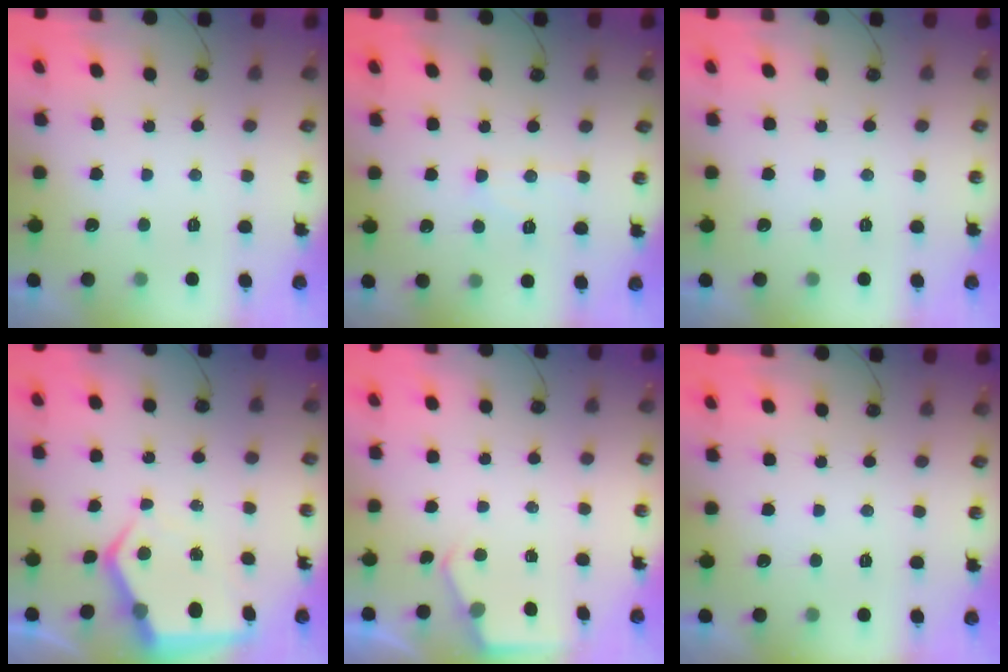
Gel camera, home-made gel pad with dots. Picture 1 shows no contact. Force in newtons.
{"total": 7.6, "press": 7.6, "slide": 0.6}
{"total": 0.0}
{"total": 7.1, "press": 7.1, "slide": 0.6}
{"total": 2.3, "press": 2.3, "slide": 0.3}
{"total": 0.0}